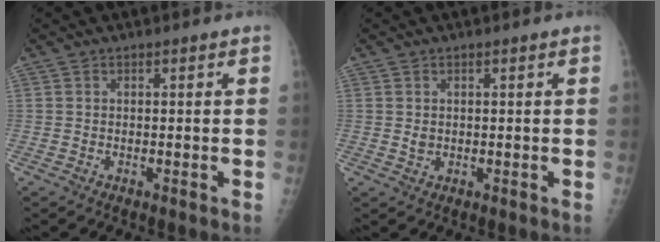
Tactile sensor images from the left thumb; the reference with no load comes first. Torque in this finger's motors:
{"motor_torque": [-0.05, -0.05, 0.09, 0.01, 0.00]}